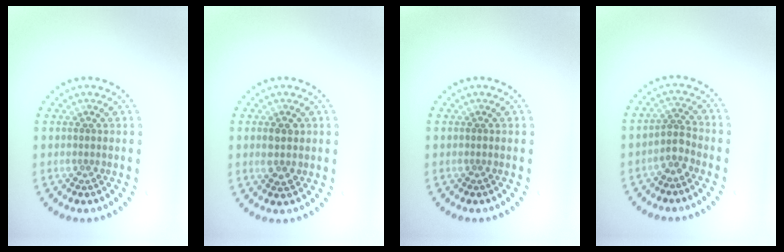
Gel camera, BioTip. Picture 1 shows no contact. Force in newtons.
{"total": 2.0, "press": 2.0, "slide": 0.0}
{"total": 0.0}
{"total": 2.0, "press": 1.6, "slide": 1.2}